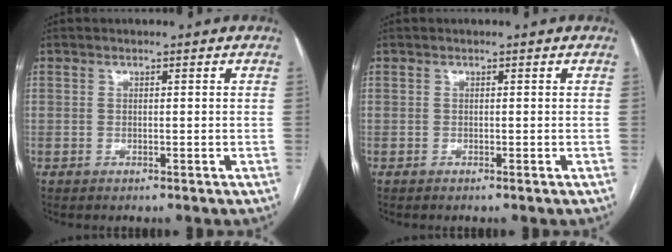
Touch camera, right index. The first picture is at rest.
{"total": 0.0}